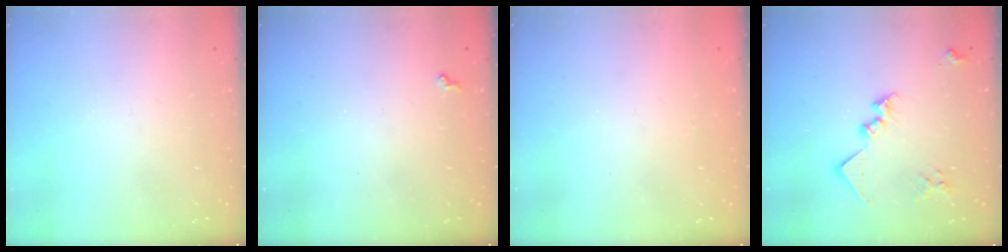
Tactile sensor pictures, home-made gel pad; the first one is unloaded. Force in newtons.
{"total": 3.6, "press": 3.6, "slide": 0.4}
{"total": 1.4, "press": 1.2, "slide": 0.7}
{"total": 15.0, "press": 14.9, "slide": 0.9}